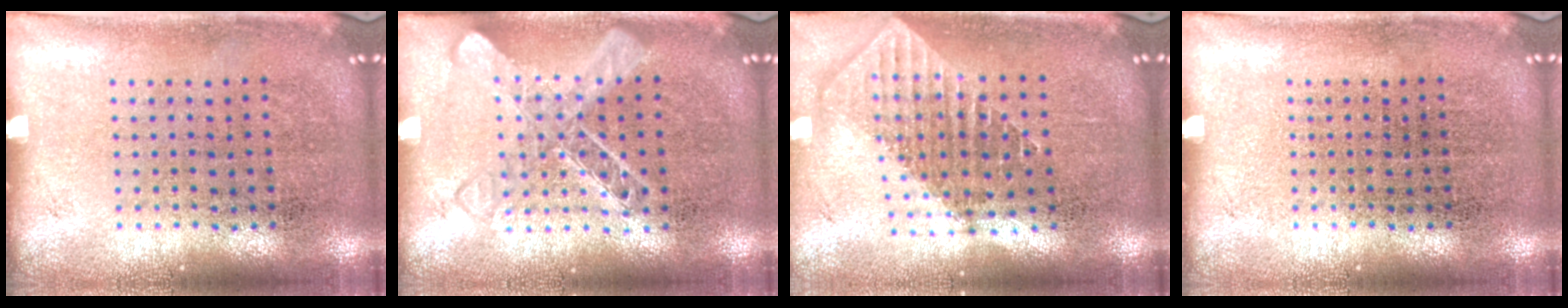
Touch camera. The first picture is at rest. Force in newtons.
{"total": 1.6, "press": 1.6, "slide": 0.4}
{"total": 1.8, "press": 1.4, "slide": 1.2}
{"total": 0.0}